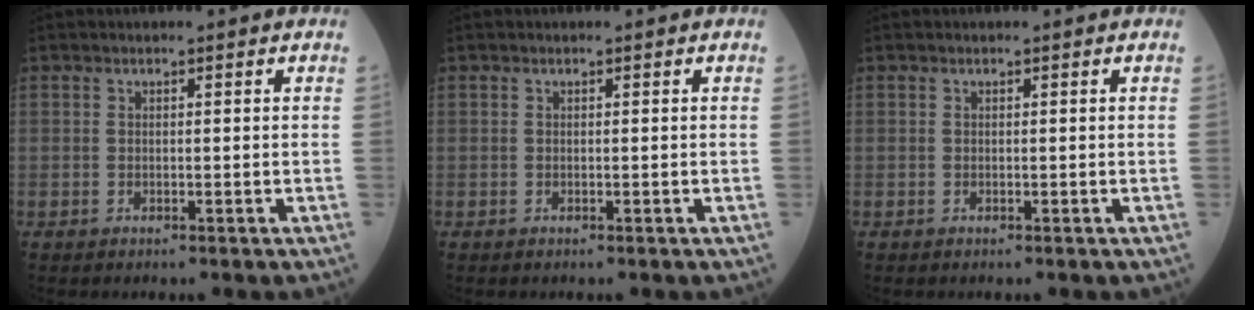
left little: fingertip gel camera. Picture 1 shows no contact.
{"total": 0.0}
{"total": 0.0}